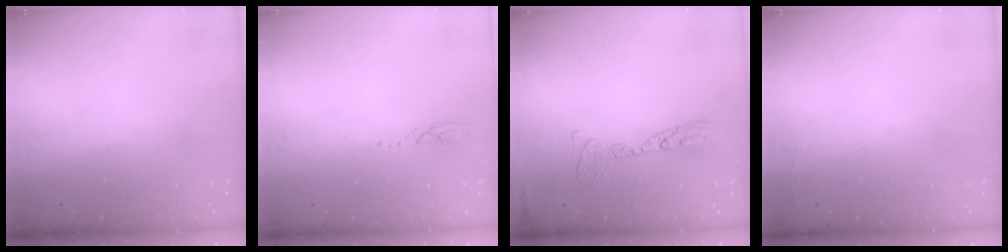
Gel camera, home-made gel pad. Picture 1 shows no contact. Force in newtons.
{"total": 2.6, "press": 2.6, "slide": 0.3}
{"total": 12.0, "press": 11.9, "slide": 1.1}
{"total": 2.5, "press": 2.4, "slide": 0.9}